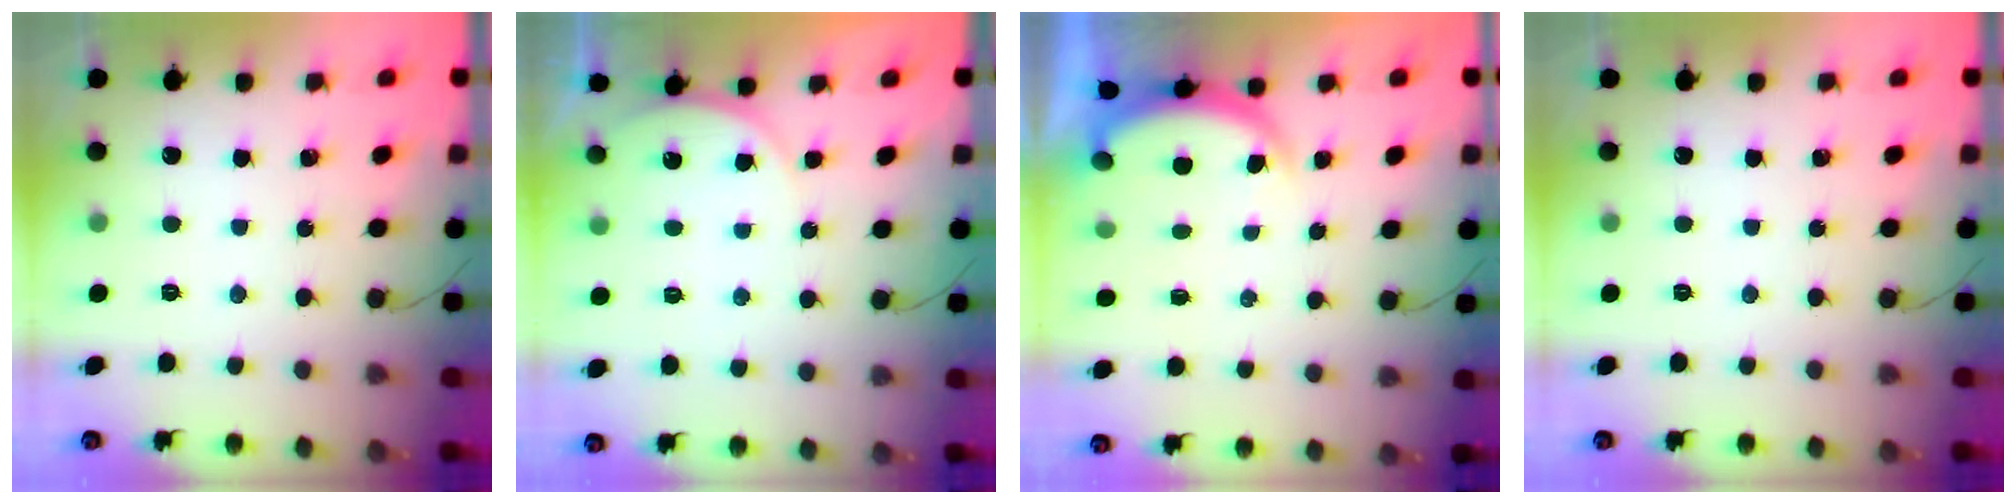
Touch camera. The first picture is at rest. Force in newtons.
{"total": 4.0, "press": 4.0, "slide": 0.5}
{"total": 3.8, "press": 3.8, "slide": 0.6}
{"total": 0.0}